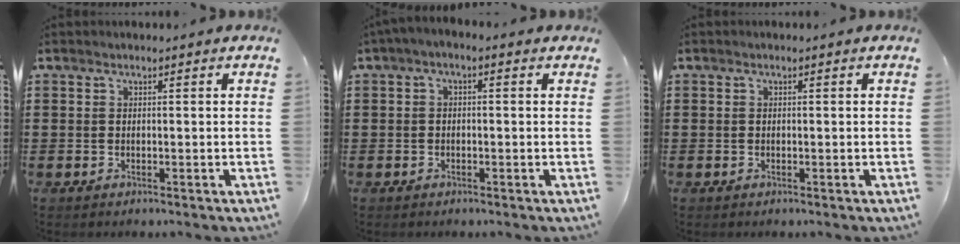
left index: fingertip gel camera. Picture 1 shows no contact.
{"total": 1.3, "force": [-0.9, 0.3, 0.8], "torque": [-0.015, 0.001, -0.018]}
{"total": 0.0}